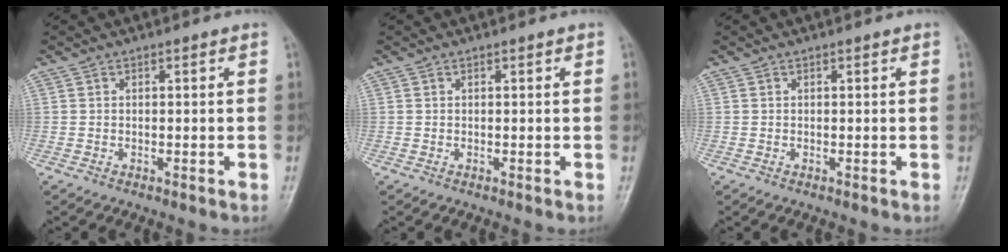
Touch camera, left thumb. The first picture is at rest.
{"total": 0.0}
{"total": 0.0}